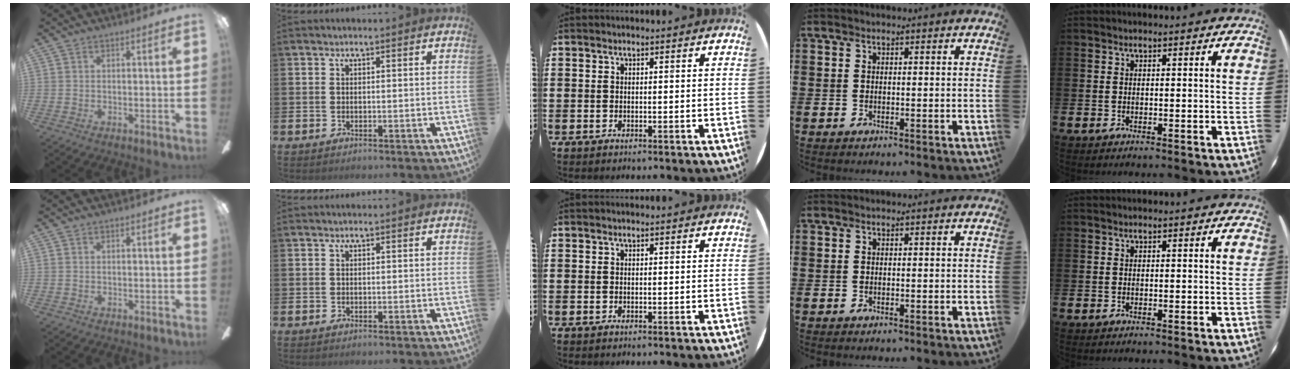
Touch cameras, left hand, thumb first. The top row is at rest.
{}